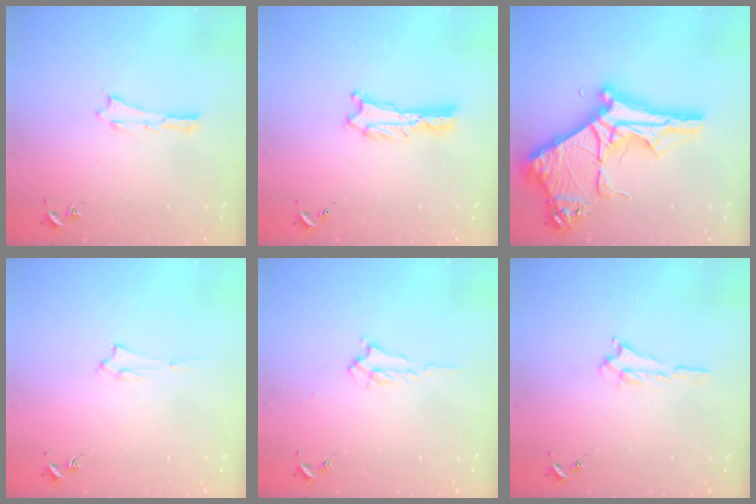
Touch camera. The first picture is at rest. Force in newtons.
{"total": 0.7, "press": 0.7, "slide": 0.1}
{"total": 11.6, "press": 11.6, "slide": 1.2}
{"total": 1.5, "press": 1.5, "slide": 0.2}
{"total": 1.7, "press": 1.7, "slide": 0.3}
{"total": 0.7, "press": 0.7, "slide": 0.2}